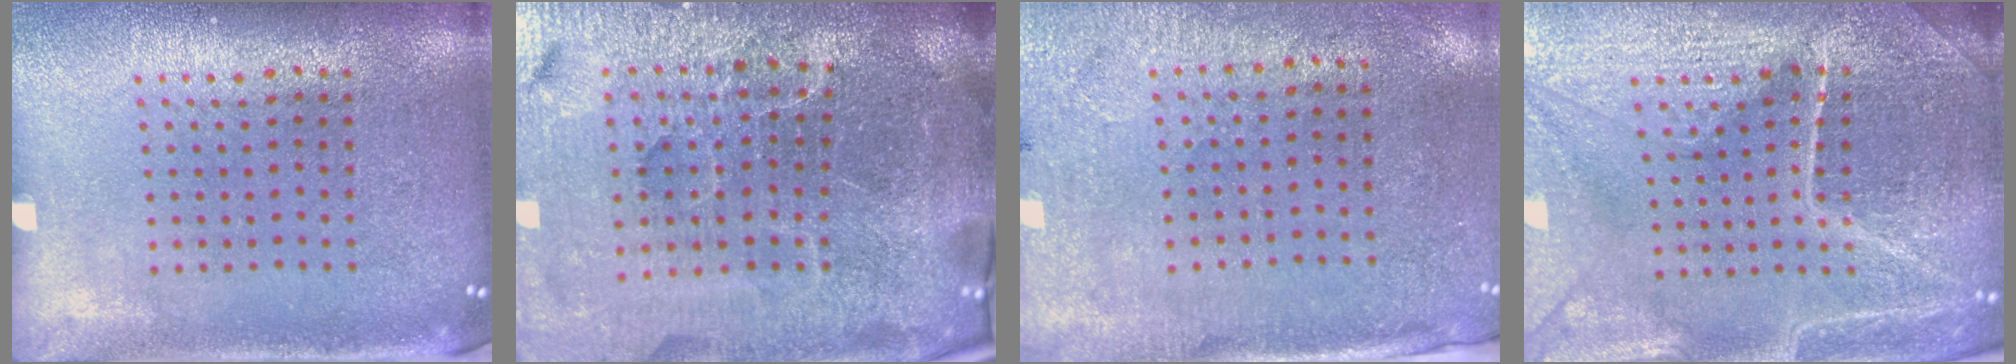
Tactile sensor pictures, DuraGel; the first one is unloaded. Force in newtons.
{"total": 7.0, "press": 6.1, "slide": 3.3}
{"total": 2.7, "press": 2.2, "slide": 1.5}
{"total": 5.1, "press": 4.8, "slide": 1.7}